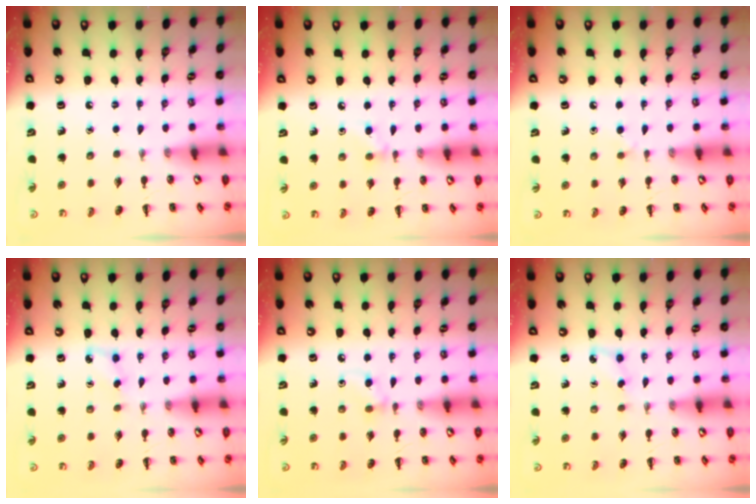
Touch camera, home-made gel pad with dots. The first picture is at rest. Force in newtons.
{"total": 5.0, "press": 4.6, "slide": 1.9}
{"total": 2.4, "press": 2.3, "slide": 0.9}
{"total": 3.2, "press": 3.0, "slide": 1.0}
{"total": 5.8, "press": 5.6, "slide": 1.6}
{"total": 3.2, "press": 3.0, "slide": 1.0}